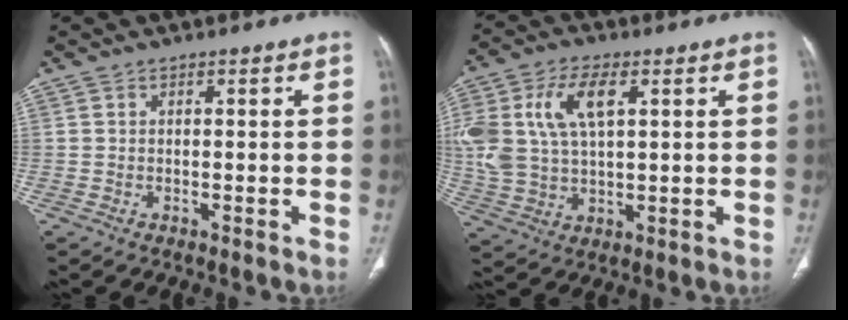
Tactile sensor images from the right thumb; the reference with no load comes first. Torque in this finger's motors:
{"motor_torque": [1.95, 2.02, 1.67, 0.39, 0.28]}